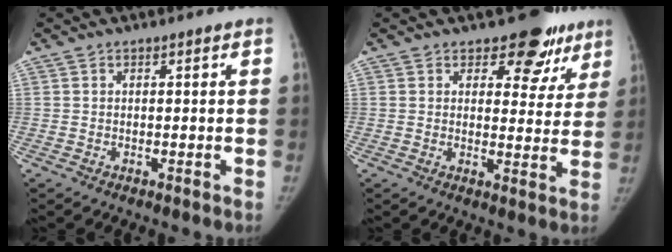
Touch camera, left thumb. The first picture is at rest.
{"total": 9.6, "force": [6.9, 5.8, 3.5], "torque": [0.009, -0.037, 0.072]}